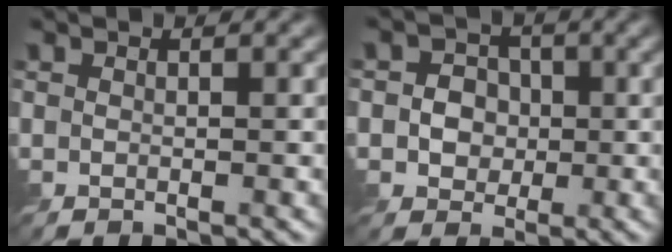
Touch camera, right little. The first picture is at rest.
{"total": 3.7, "force": [-0.3, 3.3, 1.5], "torque": [-0.019, 0.009, -0.021]}